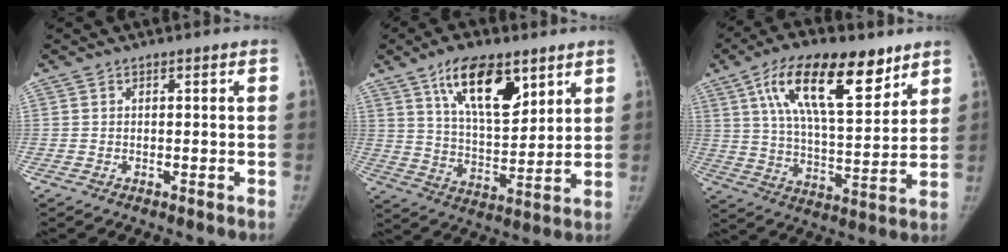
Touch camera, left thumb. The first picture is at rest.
{"total": 14.8, "force": [8.2, 6.6, 10.4], "torque": [-0.138, -0.047, 0.148]}
{"total": 19.8, "force": [10.6, 8.2, 14.6], "torque": [-0.209, -0.037, 0.184]}